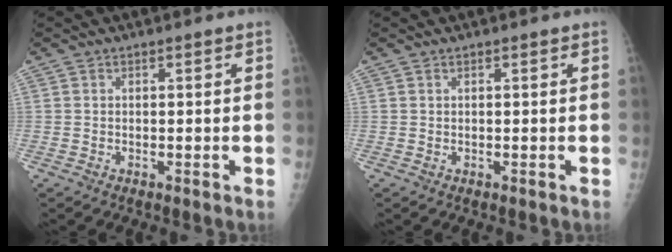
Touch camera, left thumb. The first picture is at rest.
{"total": 0.0}